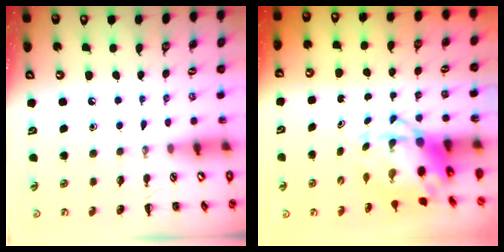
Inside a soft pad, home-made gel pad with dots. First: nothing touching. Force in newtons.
{"total": 5.0, "press": 4.8, "slide": 1.6}